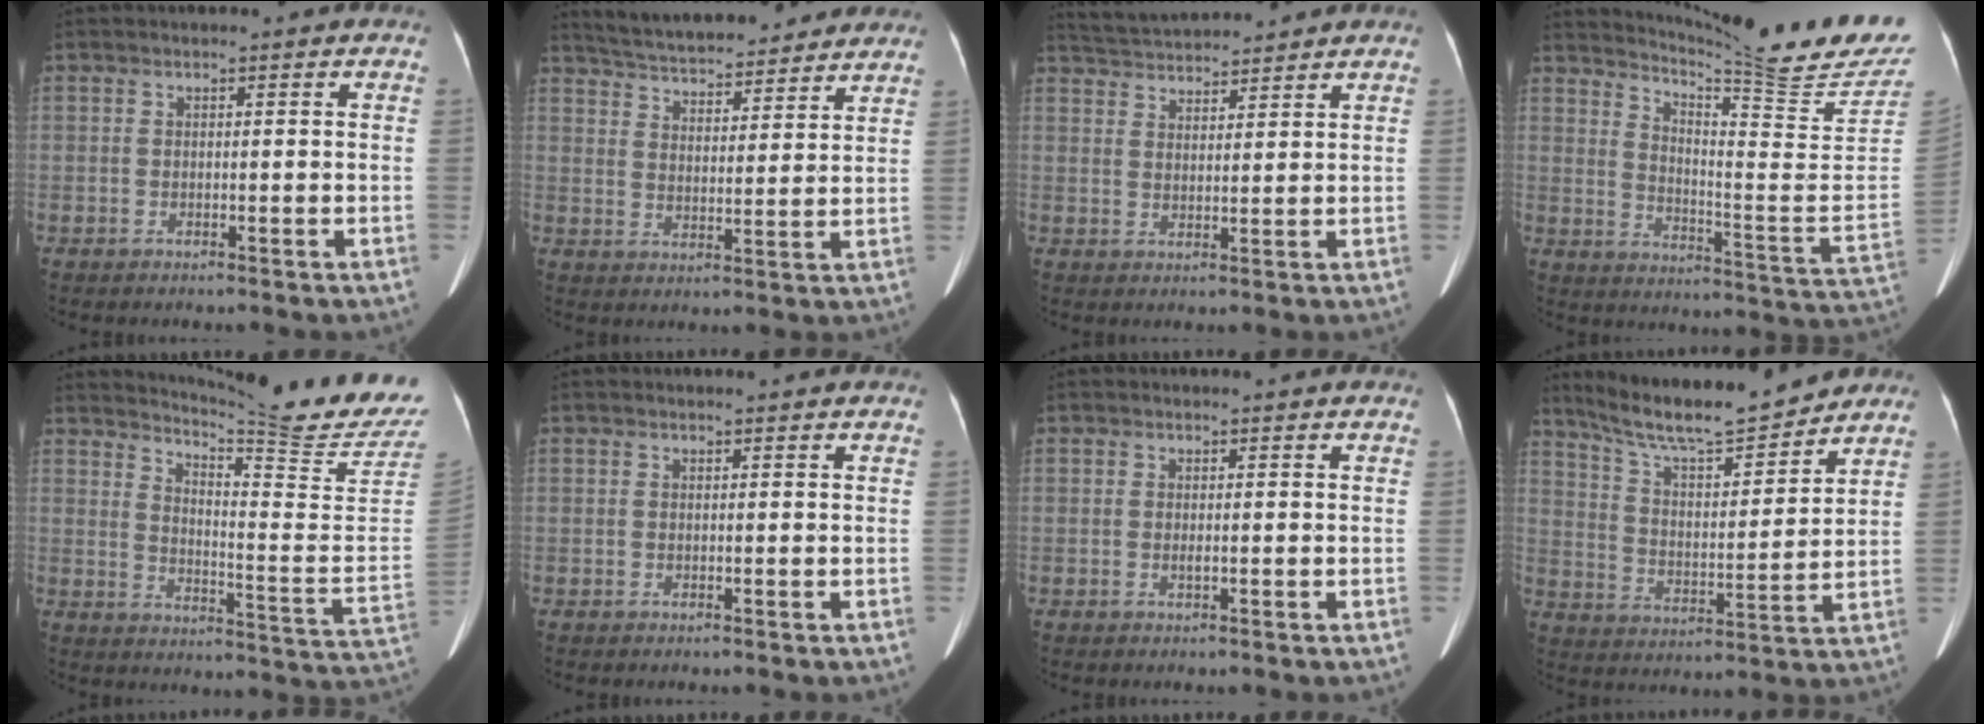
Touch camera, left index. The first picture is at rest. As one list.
[{"total": 18.5, "force": [16.9, 3.7, 6.6], "torque": [-0.108, 0.026, 0.240]}, {"total": 7.9, "force": [7.8, 0.2, 1.6], "torque": [-0.039, 0.030, 0.132]}, {"total": 21.9, "force": [19.5, -2.0, 9.8], "torque": [-0.162, -0.115, 0.258]}, {"total": 20.1, "force": [18.4, -2.1, 7.7], "torque": [-0.129, -0.128, 0.233]}, {"total": 1.1, "force": [1.1, -0.1, 0.4], "torque": [-0.008, 0.008, 0.018]}, {"total": 0.7, "force": [0.3, 0.1, 0.7], "torque": [-0.017, 0.004, 0.005]}, {"total": 16.3, "force": [14.5, 2.0, 7.2], "torque": [-0.125, 0.004, 0.240]}]